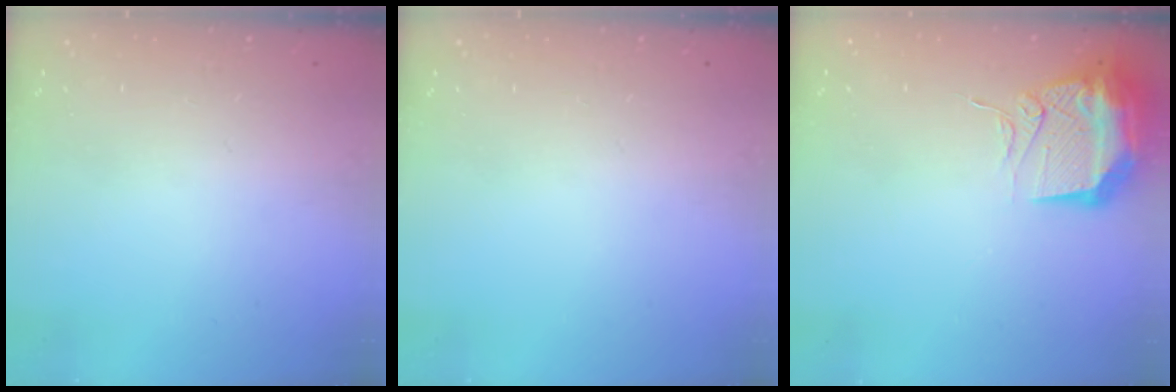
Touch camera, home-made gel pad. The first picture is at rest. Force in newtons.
{"total": 0.0}
{"total": 13.6, "press": 13.3, "slide": 2.8}